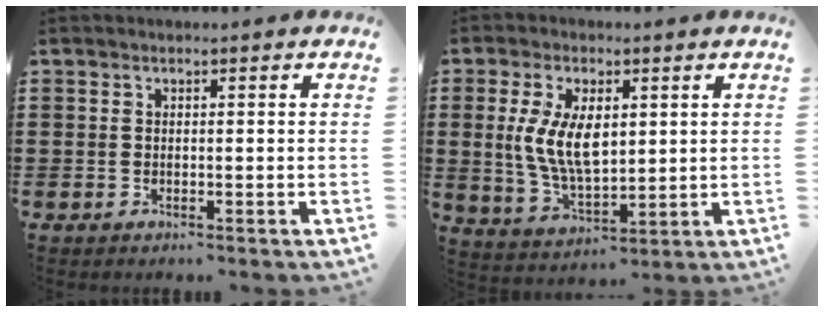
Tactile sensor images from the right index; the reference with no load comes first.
{"total": 8.9, "force": [1.4, 4.6, 7.4], "torque": [-0.160, 0.007, 0.024]}